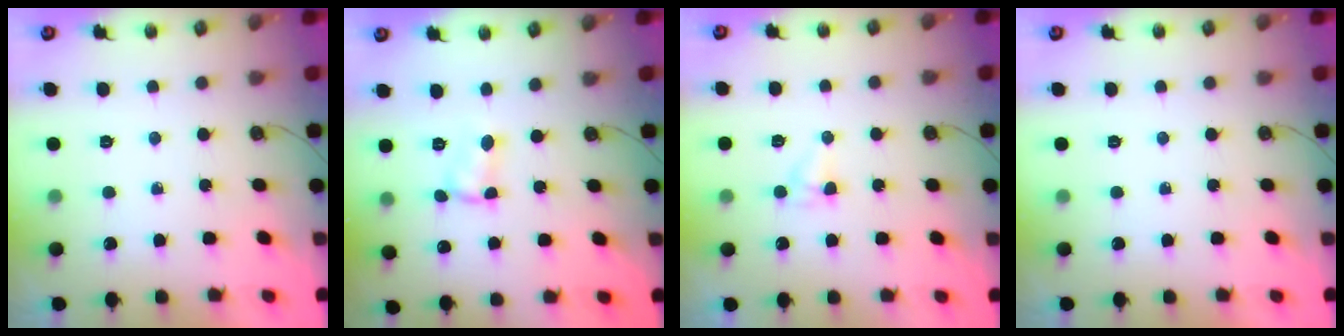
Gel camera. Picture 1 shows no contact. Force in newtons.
{"total": 1.8, "press": 1.8, "slide": 0.1}
{"total": 2.5, "press": 2.5, "slide": 0.3}
{"total": 0.0}